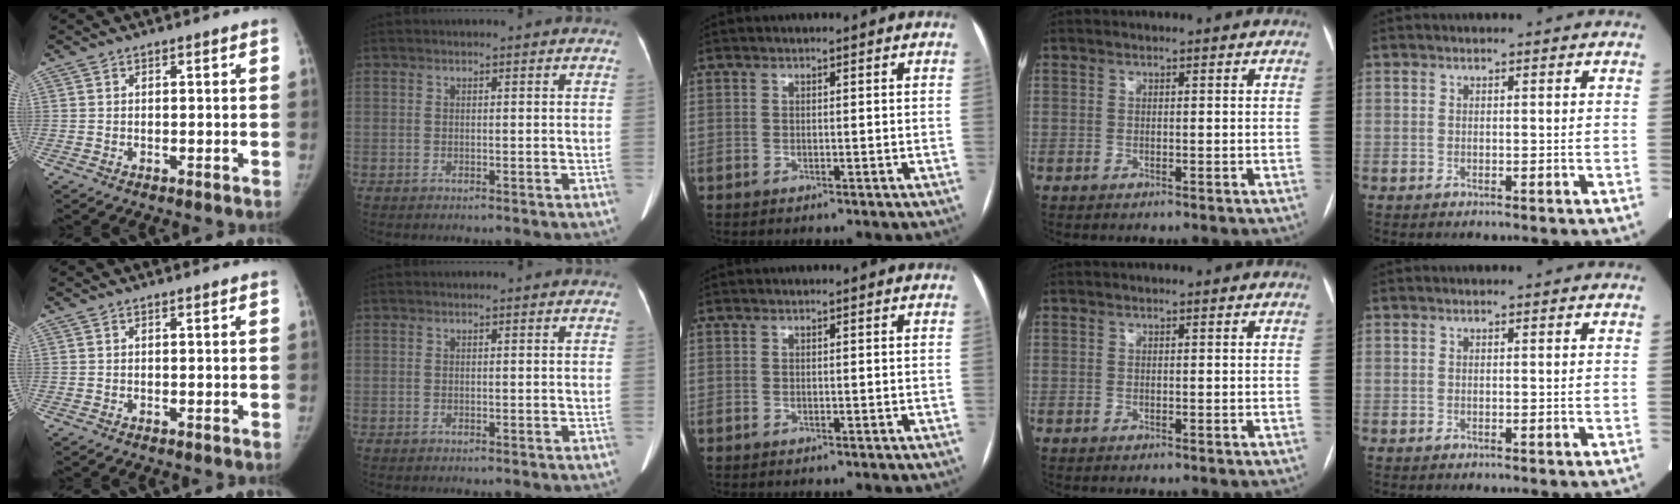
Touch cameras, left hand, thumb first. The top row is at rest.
{}